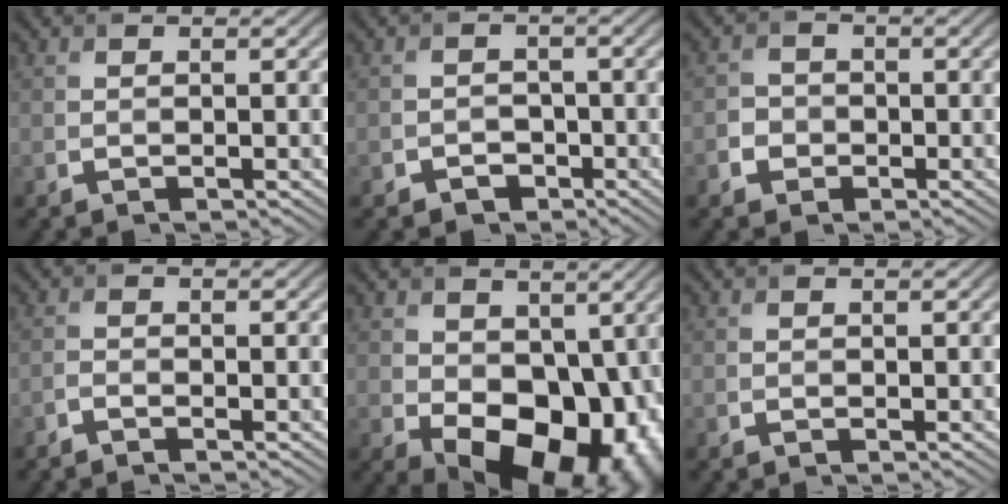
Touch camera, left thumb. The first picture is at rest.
{"total": 2.4, "force": [-1.6, 1.8, 0.0], "torque": [0.011, 0.002, -0.030]}
{"total": 2.4, "force": [-1.1, 2.1, 0.3], "torque": [0.000, -0.005, -0.023]}
{"total": 1.2, "force": [-1.1, 0.3, 0.5], "torque": [-0.014, -0.001, -0.024]}
{"total": 14.5, "force": [-2.0, 9.8, 10.5], "torque": [-0.160, -0.039, -0.011]}
{"total": 0.0}